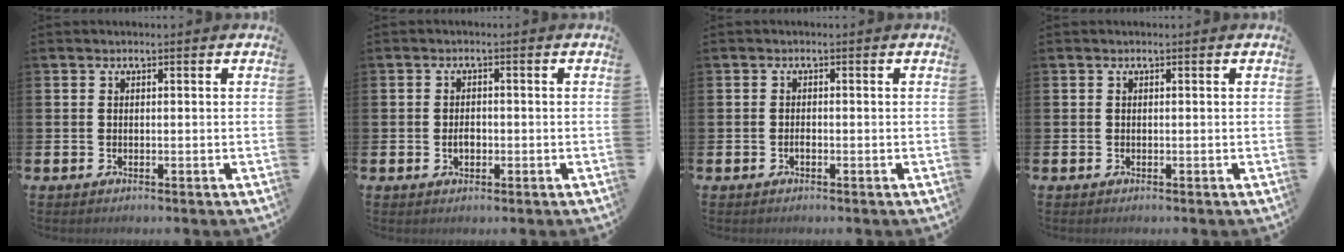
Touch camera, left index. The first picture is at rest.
{"total": 1.9, "force": [-0.5, 1.2, 1.3], "torque": [-0.017, 0.001, -0.013]}
{"total": 0.8, "force": [-0.6, 0.3, 0.5], "torque": [-0.010, -0.004, -0.011]}
{"total": 0.0}